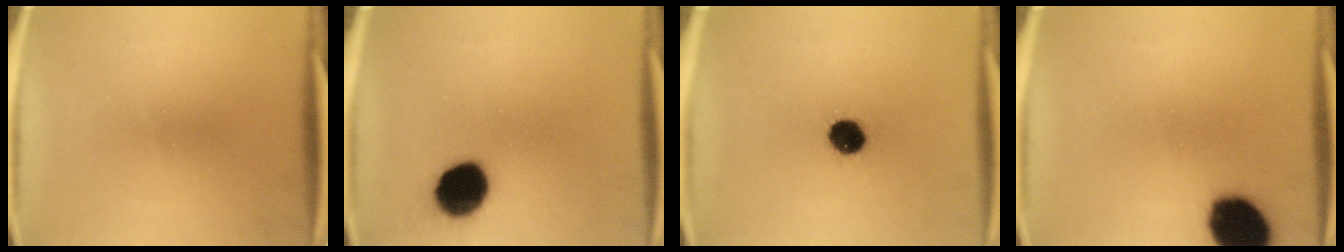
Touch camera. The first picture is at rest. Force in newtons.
{"total": 12.6}
{"total": 7.3}
{"total": 15.0}